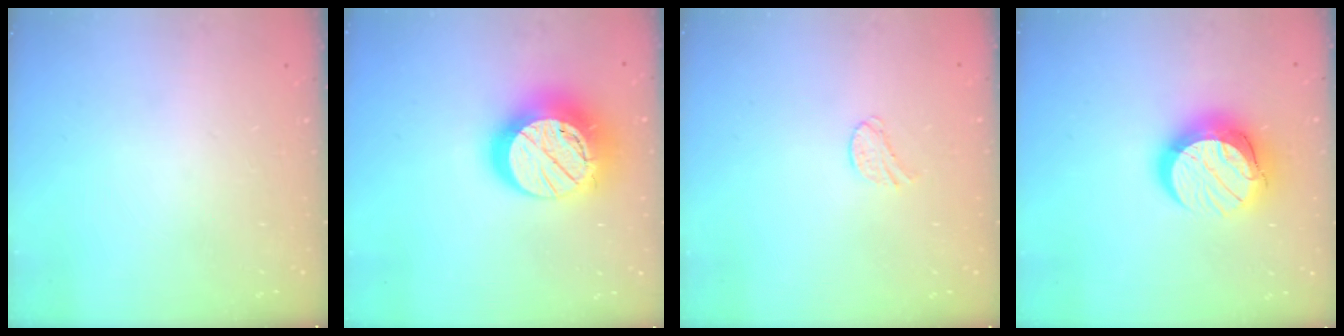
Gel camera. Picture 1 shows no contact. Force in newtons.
{"total": 21.8, "press": 21.7, "slide": 1.5}
{"total": 5.9, "press": 5.8, "slide": 0.5}
{"total": 14.6, "press": 14.6, "slide": 1.2}